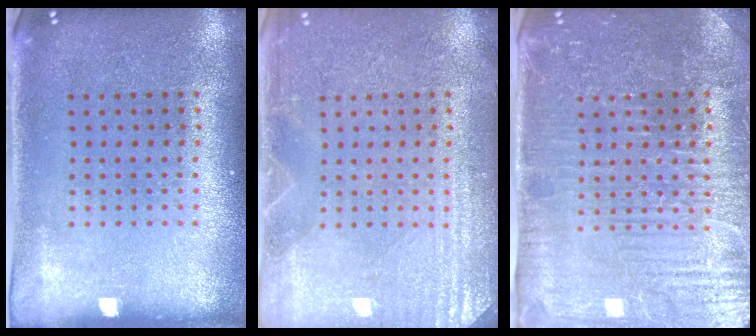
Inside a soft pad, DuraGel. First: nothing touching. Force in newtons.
{"total": 3.2, "press": 3.1, "slide": 0.4}
{"total": 4.7, "press": 4.5, "slide": 1.6}